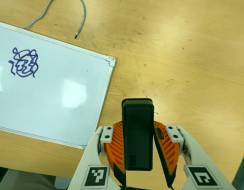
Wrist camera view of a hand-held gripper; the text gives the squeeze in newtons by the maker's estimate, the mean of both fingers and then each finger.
{"total": 5.4, "left": 4.3, "right": 6.4}